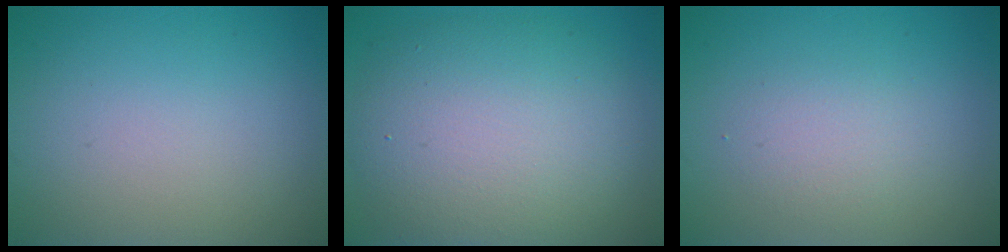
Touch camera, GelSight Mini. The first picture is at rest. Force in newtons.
{"total": 9.5, "press": 9.5, "slide": 0.1}
{"total": 1.8, "press": 1.8, "slide": 0.0}